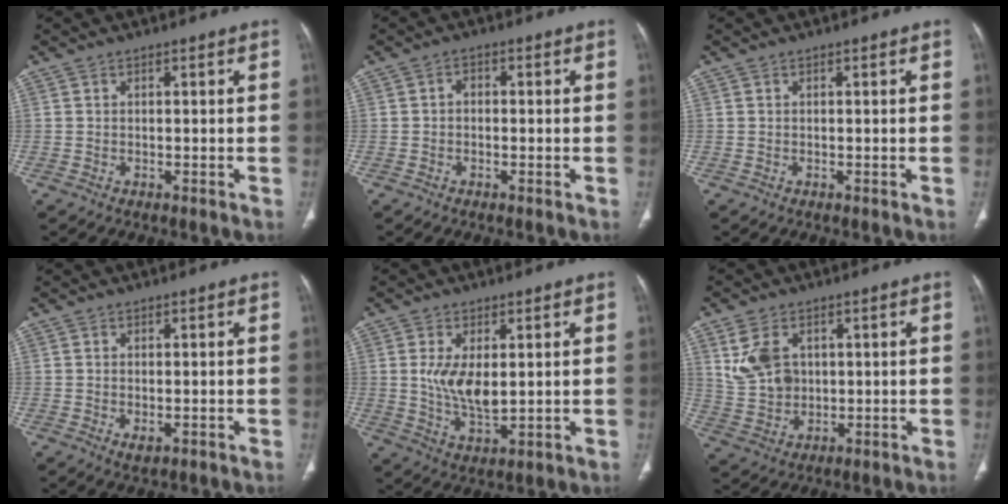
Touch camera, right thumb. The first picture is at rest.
{"total": 1.7, "force": [-0.2, 1.3, 1.1], "torque": [-0.009, 0.009, -0.008]}
{"total": 0.0}
{"total": 1.8, "force": [-0.4, 0.9, 1.4], "torque": [-0.028, -0.006, -0.004]}
{"total": 8.1, "force": [1.3, 3.9, 6.9], "torque": [-0.127, -0.021, 0.033]}
{"total": 8.8, "force": [2.8, 6.3, 5.4], "torque": [-0.095, -0.004, 0.069]}